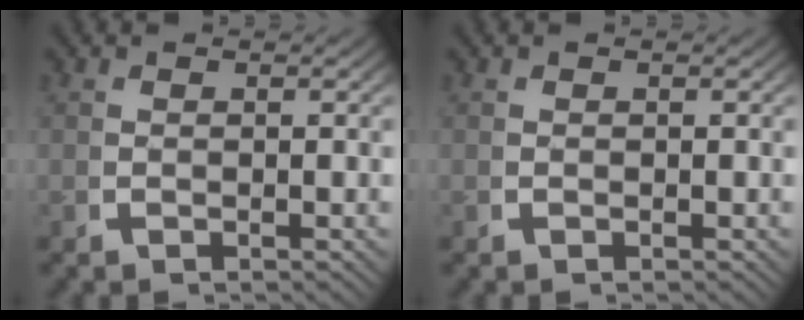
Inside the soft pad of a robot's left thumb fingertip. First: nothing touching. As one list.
[{"total": 0.0}]